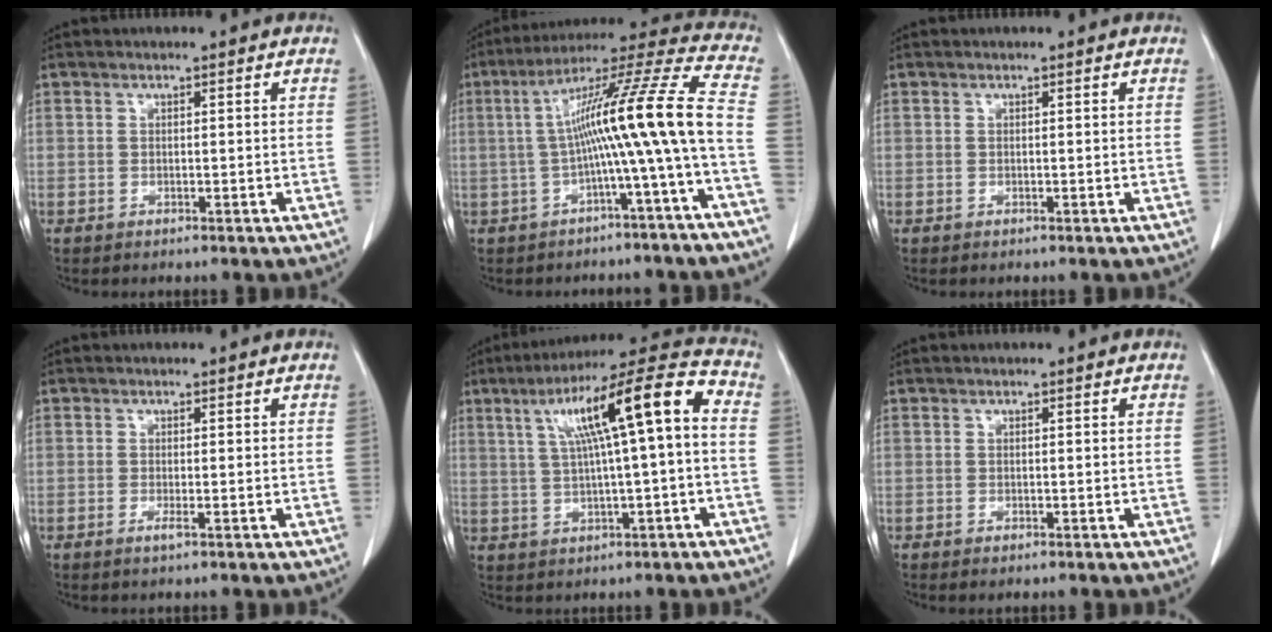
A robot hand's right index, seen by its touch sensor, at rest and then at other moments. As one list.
[{"total": 16.2, "force": [-2.4, -1.2, 15.9], "torque": [-0.251, 0.034, -0.045]}, {"total": 0.0}, {"total": 1.6, "force": [-0.6, 0.4, 1.4], "torque": [-0.025, -0.001, -0.009]}, {"total": 15.8, "force": [2.6, 1.9, 15.4], "torque": [-0.246, 0.045, 0.044]}, {"total": 1.1, "force": [-0.4, 0.6, 0.8], "torque": [-0.018, -0.002, -0.003]}]